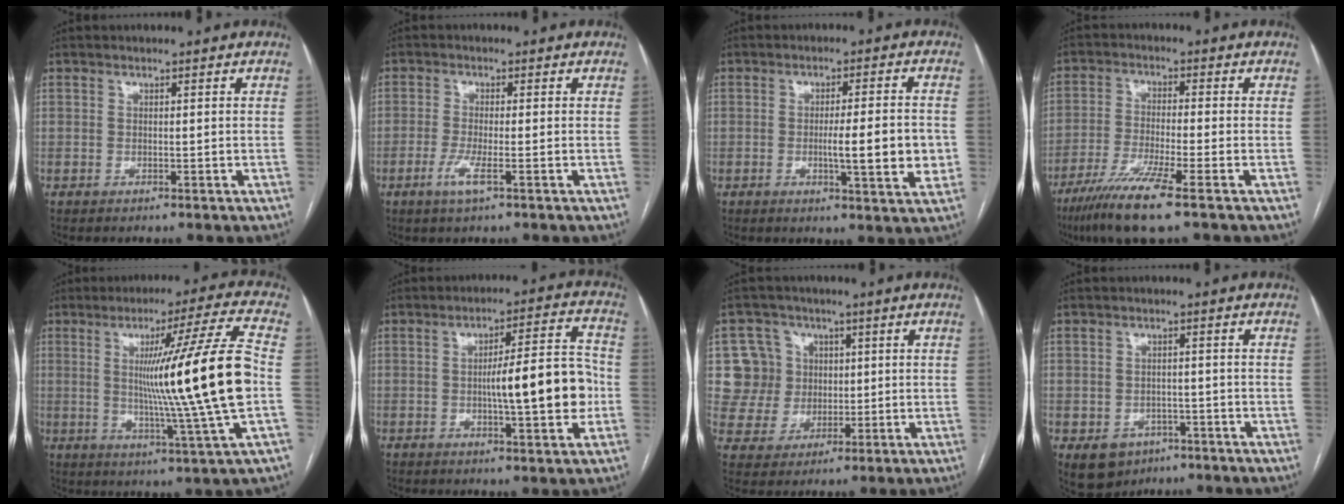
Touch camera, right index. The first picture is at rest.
{"total": 3.5, "force": [-1.5, 0.3, 3.1], "torque": [-0.066, -0.007, -0.031]}
{"total": 8.7, "force": [-1.2, 0.8, 8.6], "torque": [-0.123, -0.007, -0.019]}
{"total": 10.0, "force": [-6.5, -0.7, 7.6], "torque": [-0.146, -0.029, -0.118]}
{"total": 18.4, "force": [0.2, -3.0, 18.2], "torque": [-0.286, -0.014, -0.007]}
{"total": 12.1, "force": [-1.6, 1.7, 11.9], "torque": [-0.177, 0.017, -0.020]}
{"total": 8.6, "force": [1.8, 8.4, 0.8], "torque": [-0.019, 0.026, 0.038]}
{"total": 6.5, "force": [-3.4, 5.2, 1.9], "torque": [-0.035, 0.006, -0.041]}